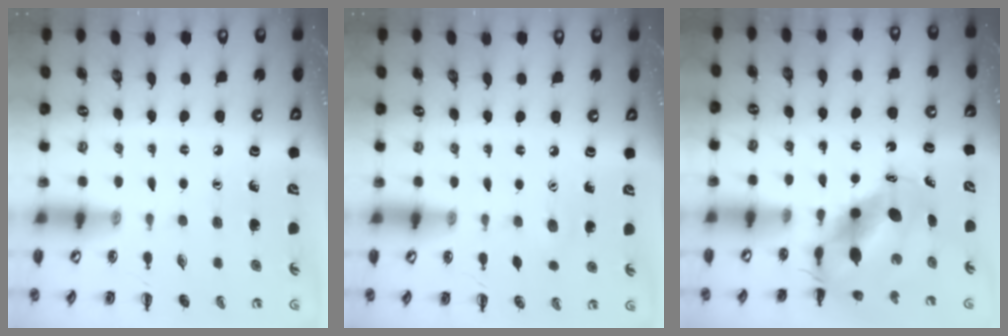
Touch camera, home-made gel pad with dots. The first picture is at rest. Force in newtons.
{"total": 3.4, "press": 3.3, "slide": 0.8}
{"total": 8.0, "press": 7.8, "slide": 1.9}